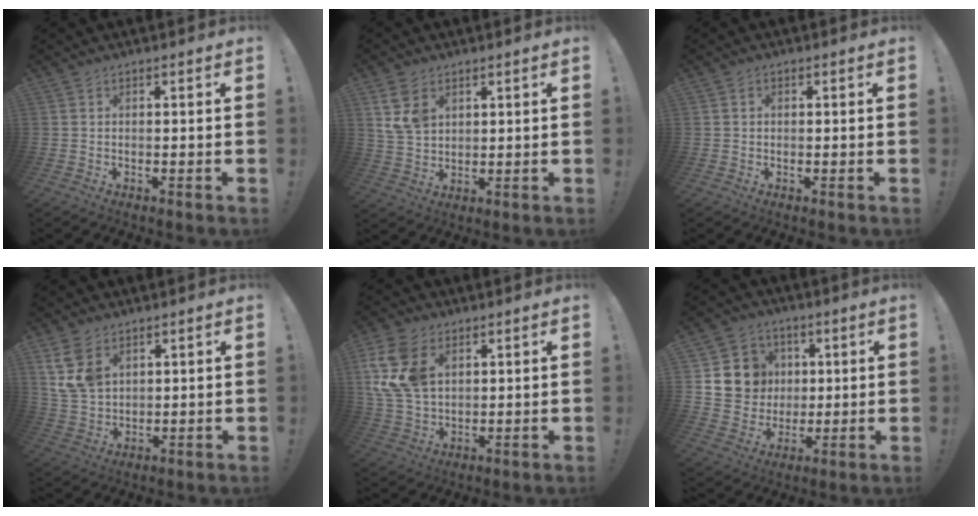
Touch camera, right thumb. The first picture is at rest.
{"total": 8.1, "force": [4.0, 5.6, 4.4], "torque": [-0.078, -0.013, 0.079]}
{"total": 0.8, "force": [0.0, 0.7, 0.3], "torque": [-0.005, 0.003, 0.001]}
{"total": 9.4, "force": [4.8, 6.5, 4.9], "torque": [-0.090, -0.016, 0.098]}
{"total": 14.7, "force": [5.2, 10.3, 9.1], "torque": [-0.178, -0.016, 0.104]}
{"total": 11.3, "force": [2.5, 10.6, 2.9], "torque": [-0.039, -0.005, 0.061]}